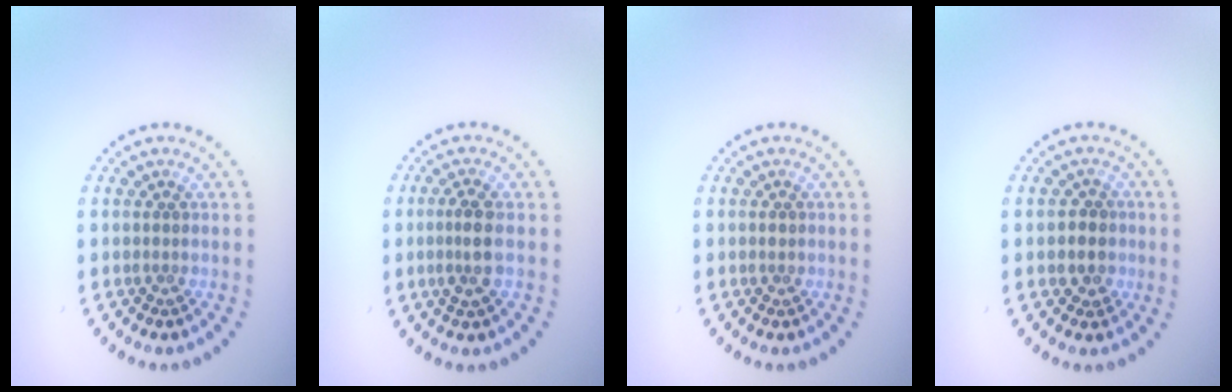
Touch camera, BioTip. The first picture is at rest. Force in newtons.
{"total": 2.5, "press": 2.3, "slide": 1.0}
{"total": 0.8, "press": 0.8, "slide": 0.0}
{"total": 2.3, "press": 2.2, "slide": 0.9}